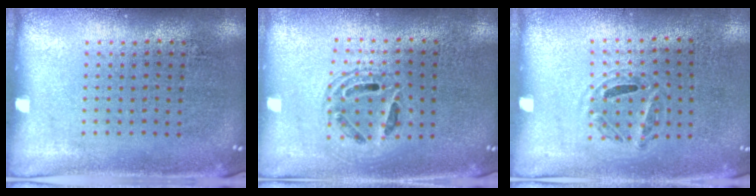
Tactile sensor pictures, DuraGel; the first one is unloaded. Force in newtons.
{"total": 1.4, "press": 1.3, "slide": 0.7}
{"total": 1.0, "press": 0.7, "slide": 0.8}